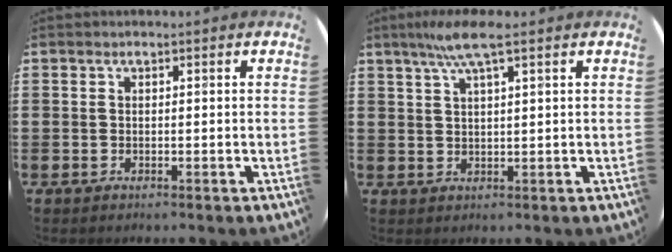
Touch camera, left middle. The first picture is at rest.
{"total": 4.6, "force": [3.0, 0.3, 3.5], "torque": [-0.073, 0.007, 0.051]}